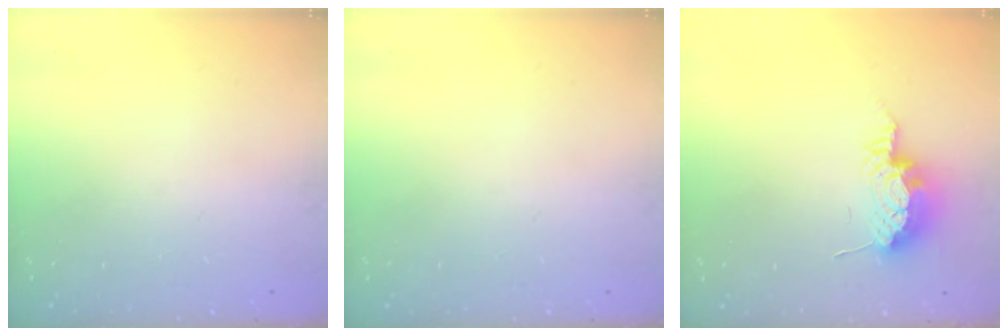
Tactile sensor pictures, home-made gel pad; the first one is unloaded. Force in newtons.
{"total": 0.0}
{"total": 9.1, "press": 8.9, "slide": 2.1}